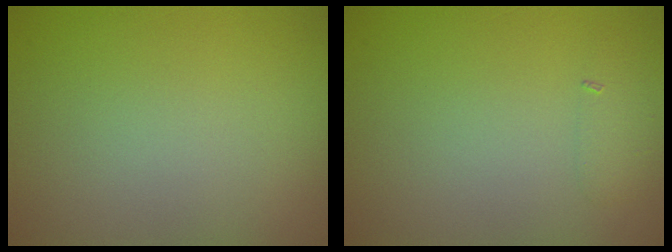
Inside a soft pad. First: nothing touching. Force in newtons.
{"total": 1.0, "press": 1.0, "slide": 0.0}